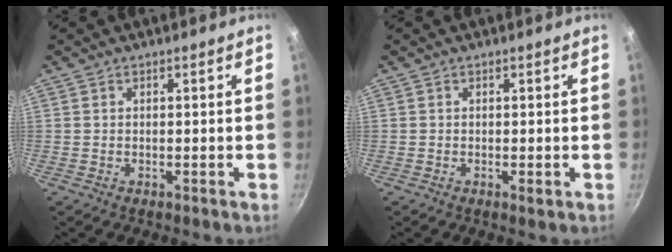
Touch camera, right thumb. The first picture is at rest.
{"total": 0.6, "force": [-0.2, 0.2, 0.6], "torque": [-0.010, -0.001, -0.002]}